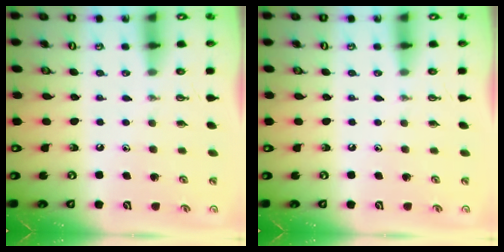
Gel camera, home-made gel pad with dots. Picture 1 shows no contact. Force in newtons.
{"total": 0.0}